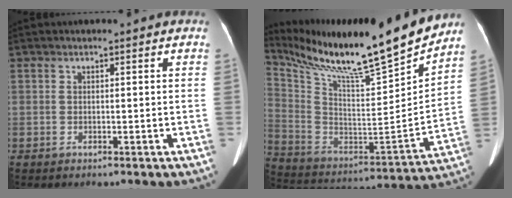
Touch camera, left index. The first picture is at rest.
{"total": 26.9, "force": [23.1, 1.6, 13.7], "torque": [-0.265, -0.054, 0.368]}